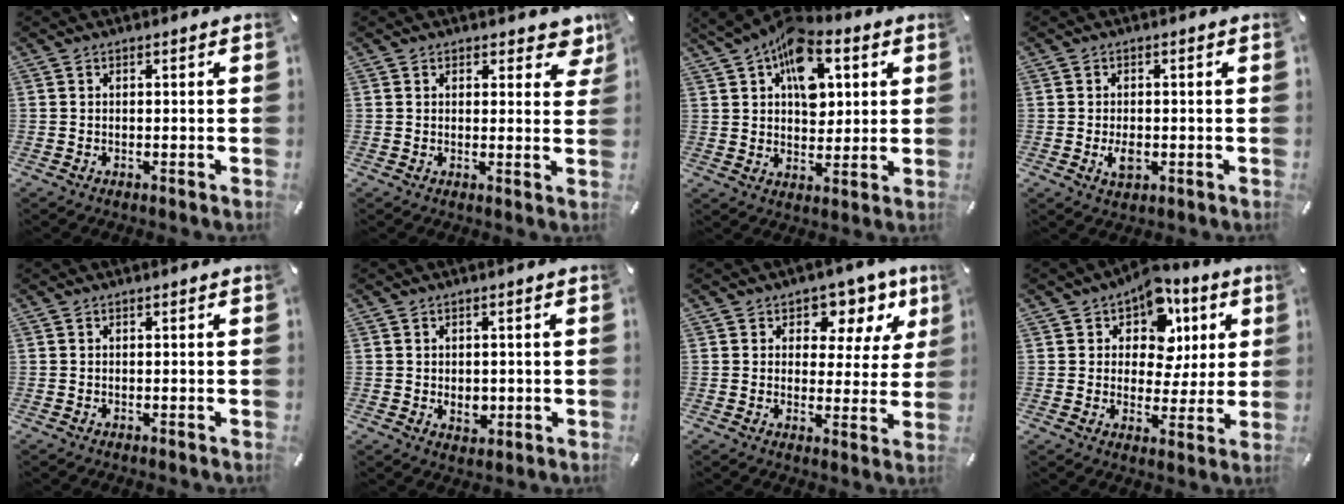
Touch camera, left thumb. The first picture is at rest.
{"total": 4.5, "force": [2.8, 2.7, 2.2], "torque": [-0.010, -0.015, 0.044]}
{"total": 13.4, "force": [5.5, 8.9, 8.4], "torque": [-0.121, -0.022, 0.099]}
{"total": 3.5, "force": [-0.7, 2.2, 2.6], "torque": [-0.051, -0.005, -0.016]}
{"total": 0.0}
{"total": 3.7, "force": [-0.4, 3.0, 2.2], "torque": [-0.022, -0.003, -0.006]}
{"total": 8.8, "force": [5.0, 6.1, 4.1], "torque": [-0.052, -0.033, 0.084]}
{"total": 11.1, "force": [4.7, 8.6, 5.2], "torque": [-0.080, -0.029, 0.084]}